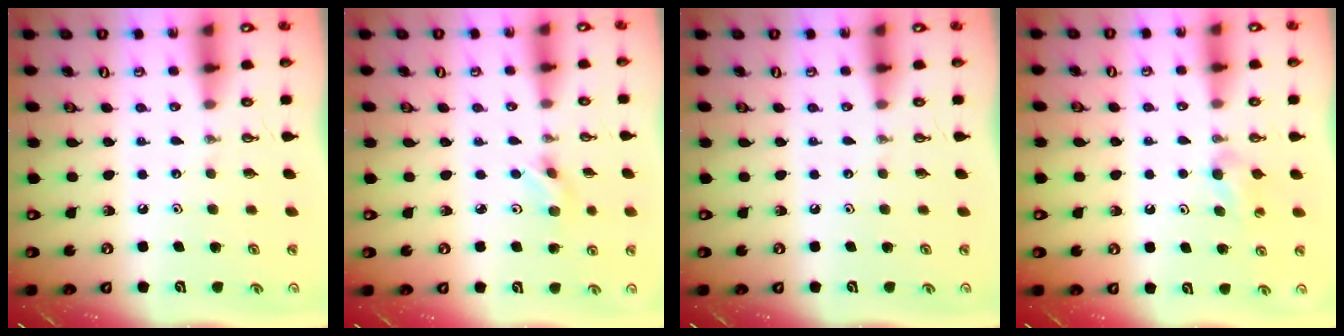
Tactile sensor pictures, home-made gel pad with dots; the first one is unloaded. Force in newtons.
{"total": 3.5, "press": 3.5, "slide": 0.8}
{"total": 0.0}
{"total": 5.5, "press": 2.8, "slide": 4.8}